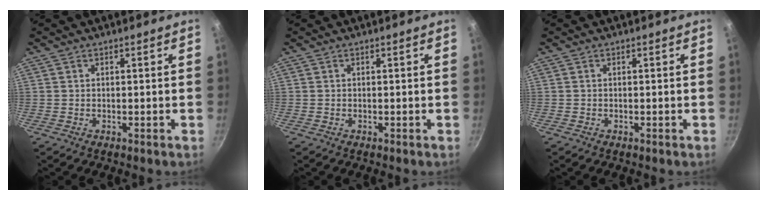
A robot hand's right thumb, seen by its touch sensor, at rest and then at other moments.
{"total": 0.0}
{"total": 0.0}